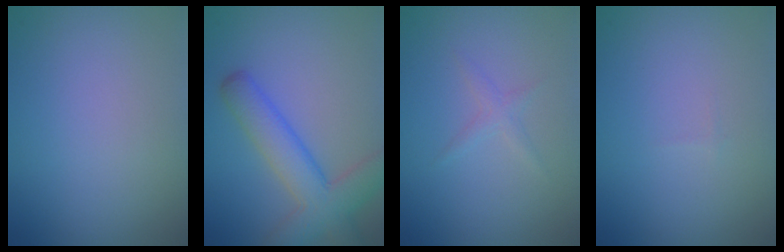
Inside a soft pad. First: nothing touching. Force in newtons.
{"total": 5.5, "press": 5.5, "slide": 0.2}
{"total": 1.0, "press": 1.0, "slide": 0.1}
{"total": 0.0}